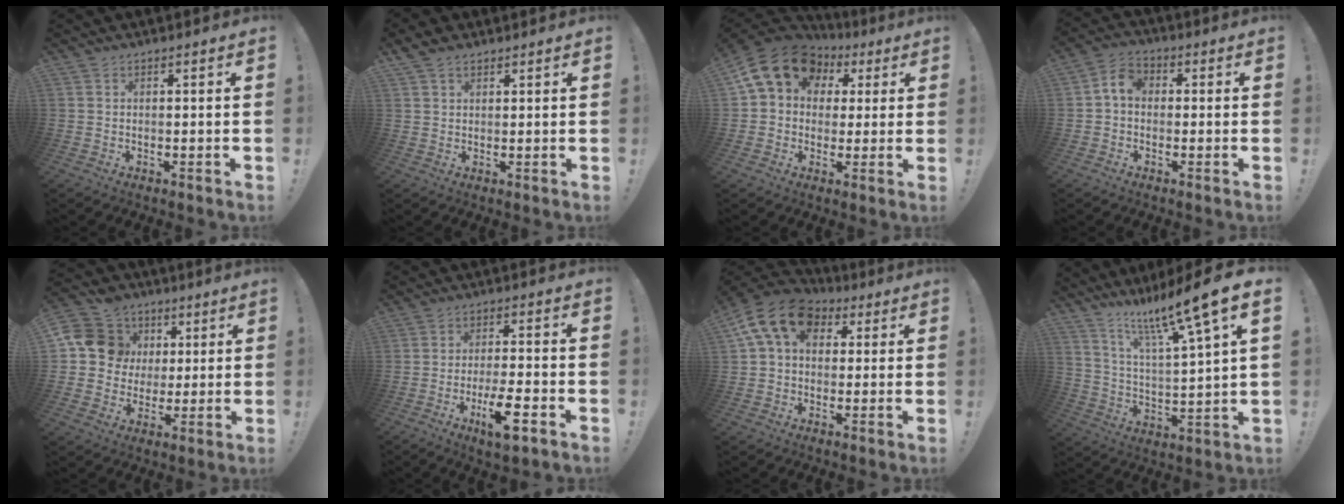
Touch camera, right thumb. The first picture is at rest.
{"total": 3.4, "force": [2.4, 2.0, 1.3], "torque": [-0.016, -0.009, 0.046]}
{"total": 16.3, "force": [6.2, 12.2, 8.9], "torque": [-0.139, -0.021, 0.115]}
{"total": 5.9, "force": [-0.3, 4.2, 4.2], "torque": [-0.087, 0.018, -0.002]}
{"total": 14.2, "force": [3.4, 12.8, 5.2], "torque": [-0.071, -0.005, 0.075]}
{"total": 9.6, "force": [-4.8, 2.0, 8.1], "torque": [-0.132, 0.010, -0.084]}
{"total": 14.2, "force": [5.0, 9.9, 8.8], "torque": [-0.145, -0.006, 0.096]}
{"total": 14.3, "force": [10.0, 0.7, 10.1], "torque": [-0.172, -0.076, 0.153]}